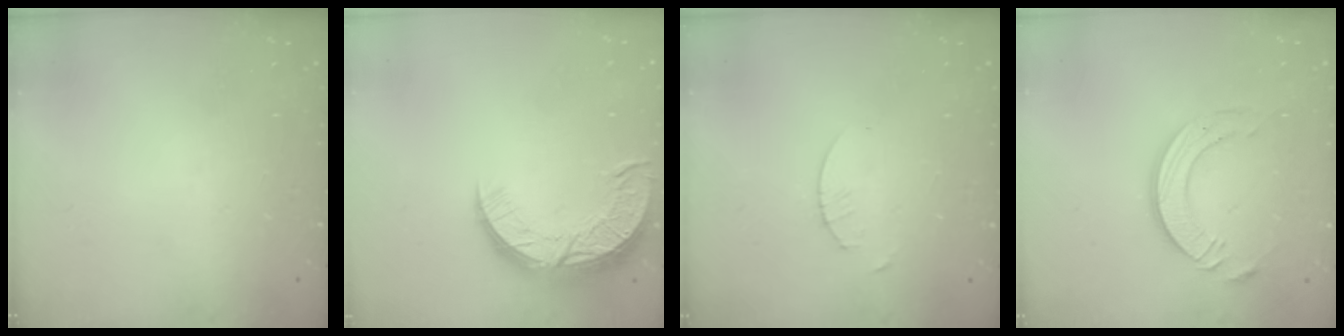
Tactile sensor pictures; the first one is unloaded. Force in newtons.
{"total": 12.8, "press": 12.7, "slide": 0.9}
{"total": 1.7, "press": 1.6, "slide": 0.2}
{"total": 10.7, "press": 10.7, "slide": 1.1}